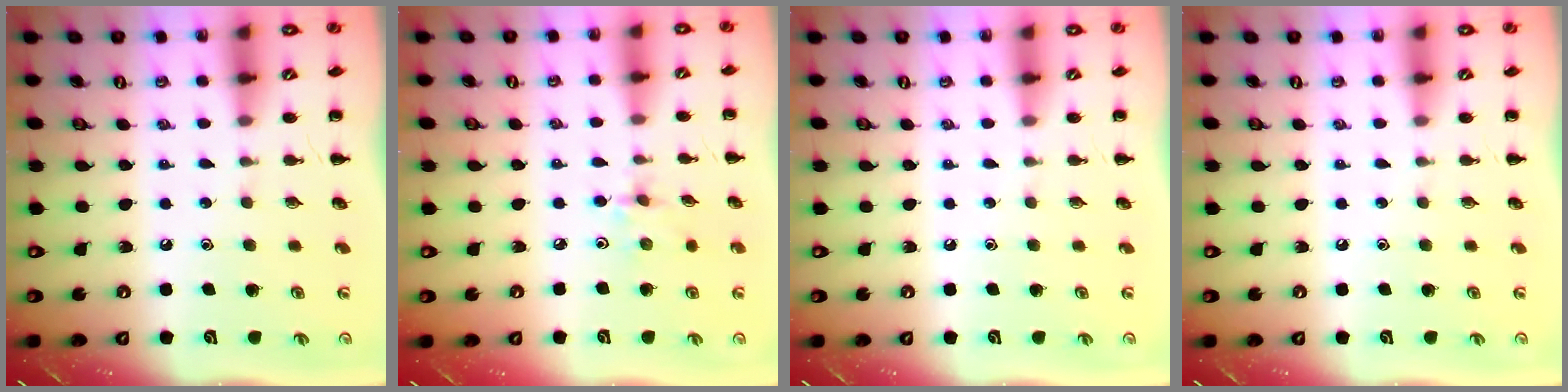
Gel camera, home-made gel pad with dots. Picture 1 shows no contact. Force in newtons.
{"total": 2.7, "press": 2.5, "slide": 0.8}
{"total": 0.0}
{"total": 0.0}